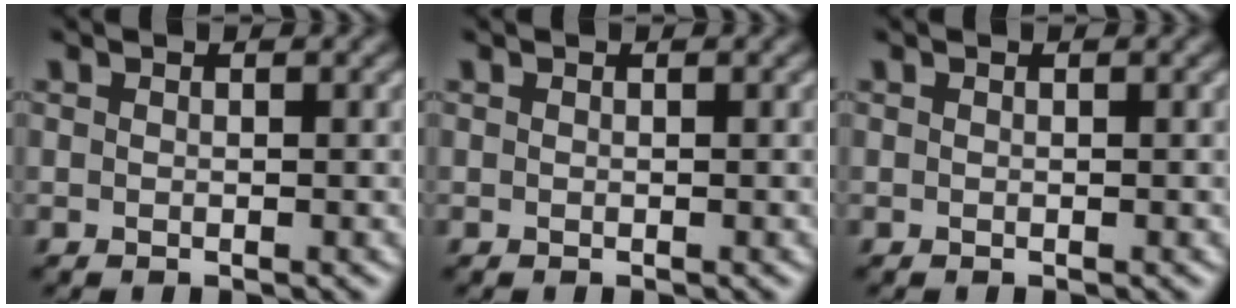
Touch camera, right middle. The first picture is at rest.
{"total": 0.0}
{"total": 0.0}